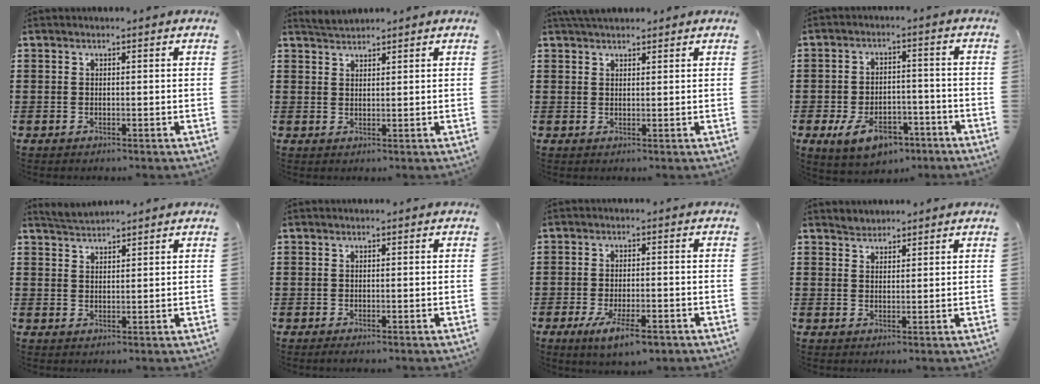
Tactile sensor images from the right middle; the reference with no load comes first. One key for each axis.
{"total": 2.0, "fx": 2.0, "fy": 0.1, "fz": 0.1, "tx": -0.007, "ty": 0.004, "tz": 0.040}
{"total": 2.0, "fx": 1.9, "fy": 0.6, "fz": 0.3, "tx": -0.011, "ty": 0.005, "tz": 0.037}
{"total": 6.9, "fx": -4.5, "fy": 3.2, "fz": 4.2, "tx": -0.083, "ty": 0.010, "tz": -0.083}
{"total": 2.5, "fx": 2.5, "fy": 0.0, "fz": 0.1, "tx": -0.009, "ty": 0.000, "tz": 0.048}
{"total": 0.5, "fx": -0.4, "fy": 0.1, "fz": 0.3, "tx": -0.007, "ty": -0.004, "tz": -0.006}
{"total": 5.7, "fx": -3.3, "fy": 1.6, "fz": 4.3, "tx": -0.087, "ty": -0.005, "tz": -0.060}
{"total": 1.6, "fx": 1.4, "fy": 0.4, "fz": -0.4, "tx": 0.003, "ty": 0.002, "tz": 0.029}